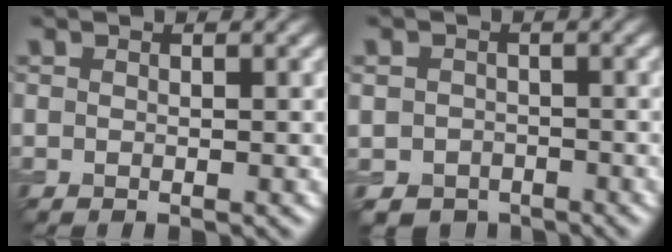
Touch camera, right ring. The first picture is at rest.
{"total": 2.7, "force": [-1.2, 2.3, 0.6], "torque": [-0.010, -0.007, -0.022]}